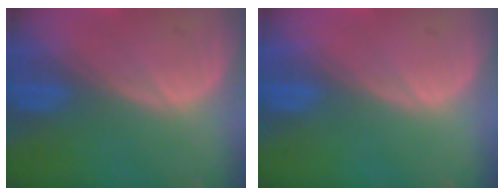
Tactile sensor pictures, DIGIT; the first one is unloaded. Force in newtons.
{"total": 0.0}